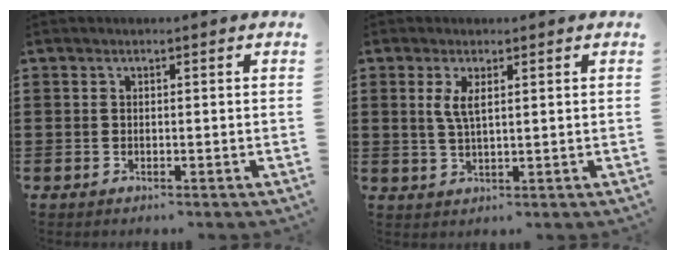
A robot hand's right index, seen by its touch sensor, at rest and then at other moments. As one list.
[{"total": 3.2, "force": [1.1, 0.9, 2.9], "torque": [-0.060, 0.005, 0.017]}]